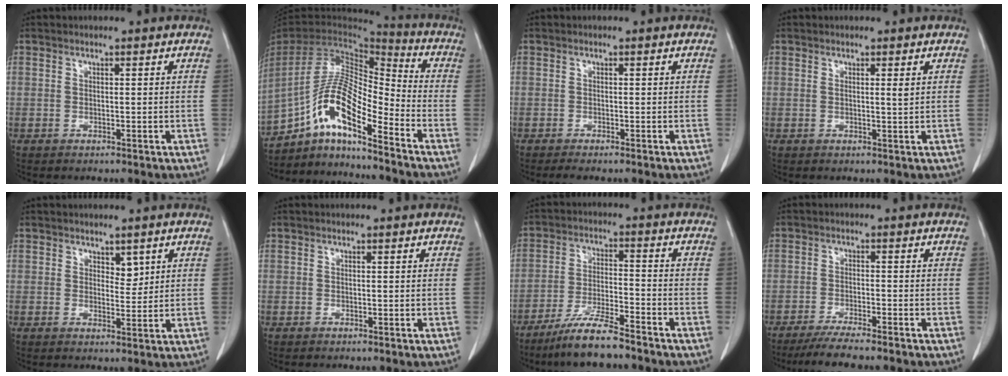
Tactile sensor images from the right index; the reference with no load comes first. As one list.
[{"total": 13.9, "force": [-8.4, 2.9, 10.7], "torque": [-0.208, 0.019, -0.148]}, {"total": 1.7, "force": [-1.4, -0.2, 0.9], "torque": [-0.014, -0.006, -0.020]}, {"total": 1.1, "force": [0.4, -0.1, 1.0], "torque": [-0.018, -0.003, 0.005]}, {"total": 2.3, "force": [1.4, 1.2, 1.4], "torque": [-0.017, -0.006, 0.027]}, {"total": 0.0}, {"total": 8.7, "force": [-7.2, 0.4, 4.9], "torque": [-0.094, -0.024, -0.134]}, {"total": 7.2, "force": [-6.1, -0.1, 3.7], "torque": [-0.054, -0.019, -0.101]}]